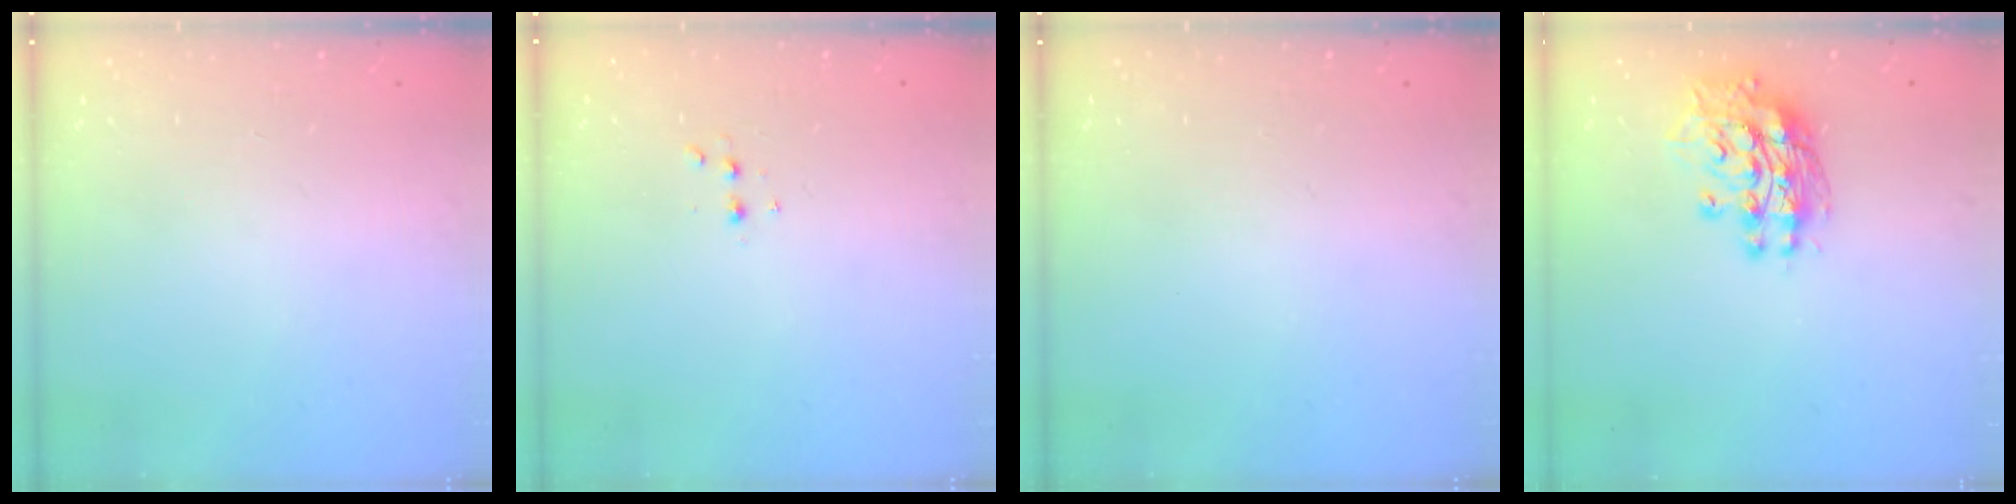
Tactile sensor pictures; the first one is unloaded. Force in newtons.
{"total": 2.8, "press": 2.7, "slide": 0.6}
{"total": 0.0}
{"total": 12.7, "press": 12.6, "slide": 1.1}